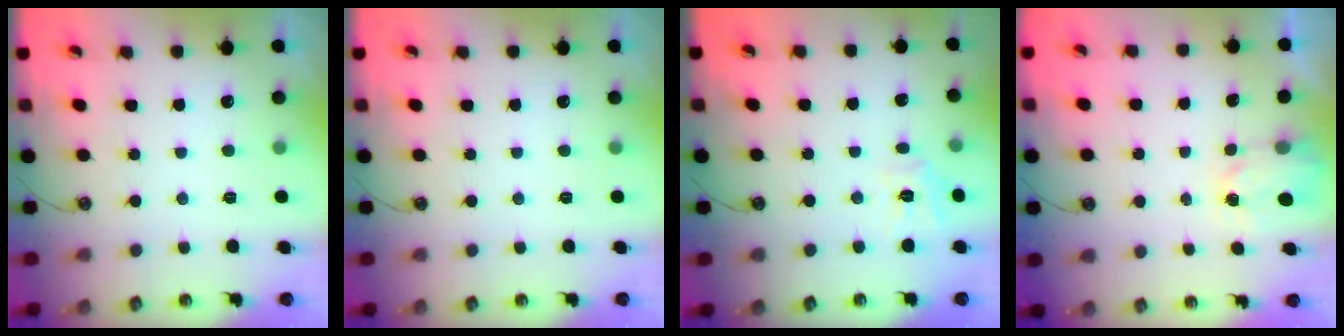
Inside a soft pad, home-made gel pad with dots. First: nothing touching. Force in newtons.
{"total": 0.0}
{"total": 8.5, "press": 8.5, "slide": 0.8}
{"total": 2.9, "press": 2.8, "slide": 0.4}